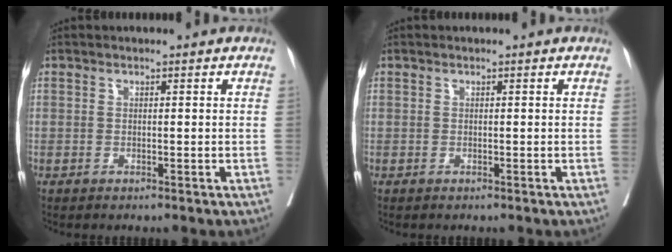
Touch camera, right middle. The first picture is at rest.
{"total": 0.0}